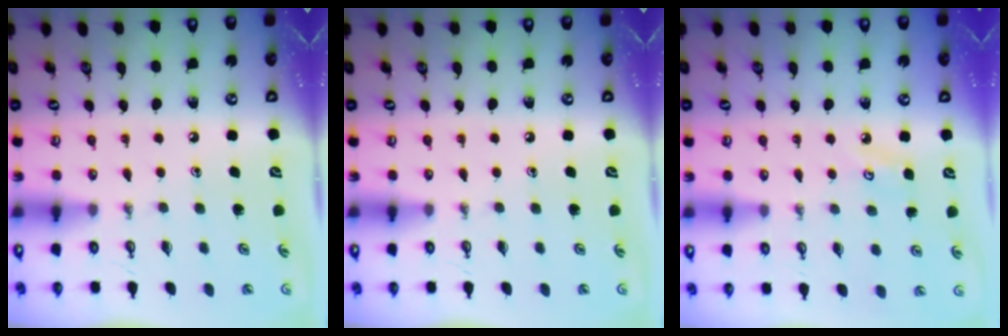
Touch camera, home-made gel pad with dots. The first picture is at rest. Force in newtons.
{"total": 0.0}
{"total": 4.3, "press": 4.3, "slide": 0.7}